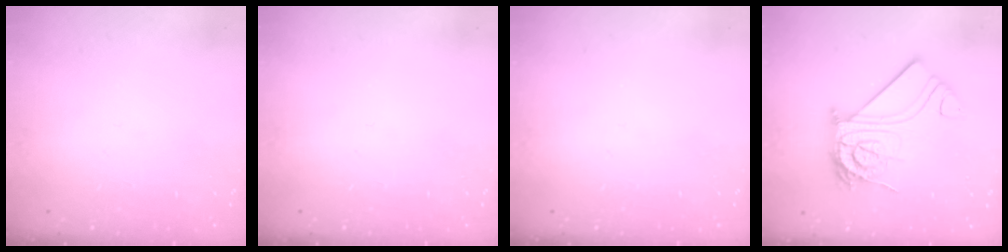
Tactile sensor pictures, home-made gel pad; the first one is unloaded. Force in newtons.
{"total": 0.0}
{"total": 0.0}
{"total": 21.6, "press": 21.6, "slide": 2.0}